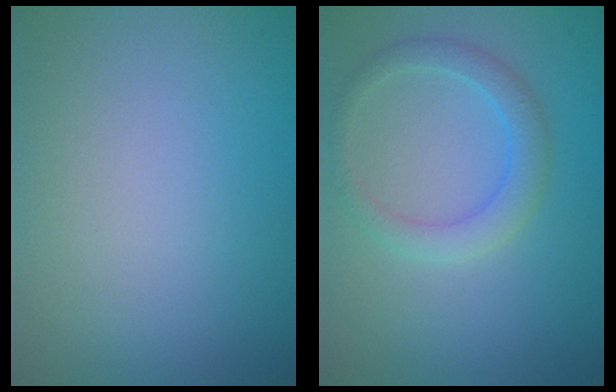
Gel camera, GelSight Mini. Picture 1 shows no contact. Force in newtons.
{"total": 2.5, "press": 2.5, "slide": 0.1}